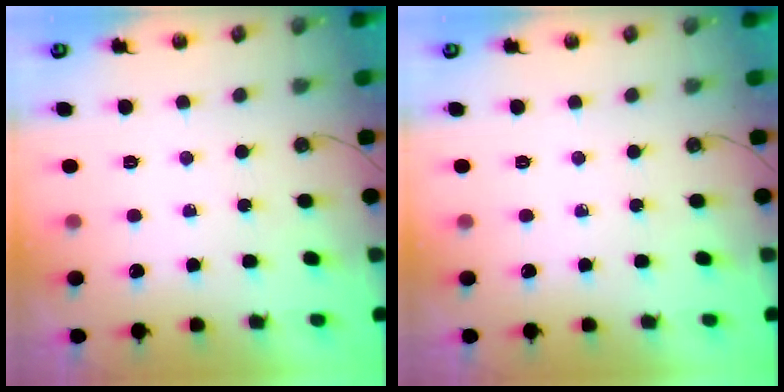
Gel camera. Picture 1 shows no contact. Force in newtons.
{"total": 0.0}